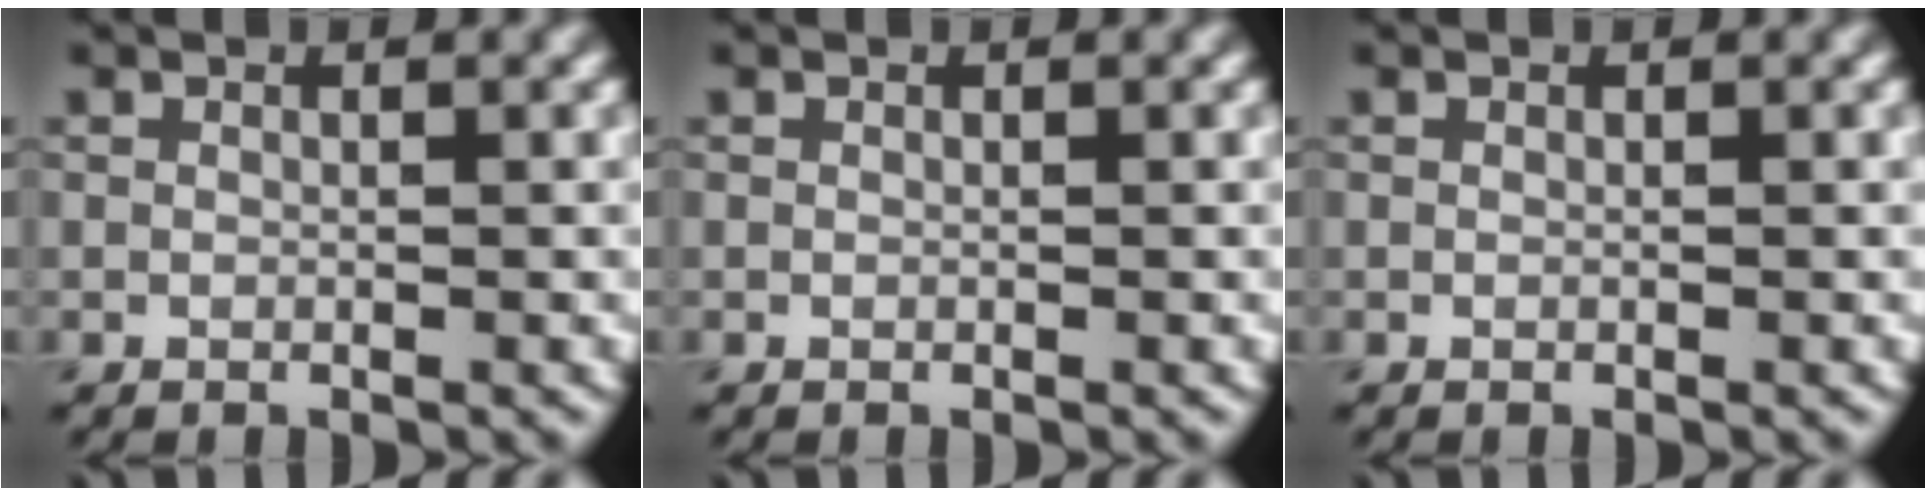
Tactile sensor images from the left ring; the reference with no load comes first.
{"total": 0.0}
{"total": 0.0}